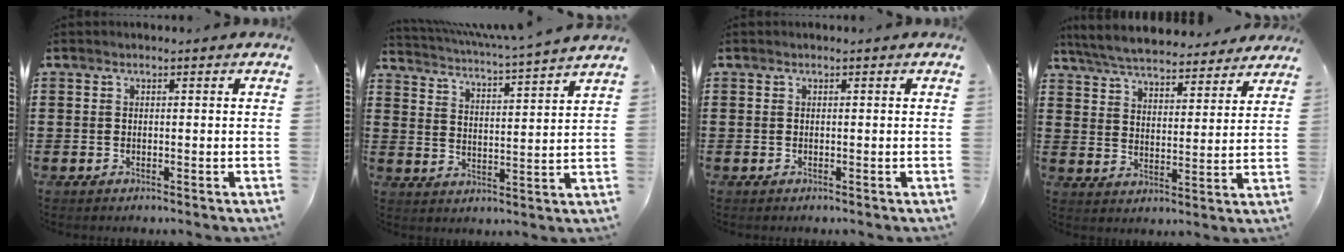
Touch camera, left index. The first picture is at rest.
{"total": 4.2, "force": [3.8, -0.9, 1.3], "torque": [-0.046, -0.037, 0.059]}
{"total": 0.0}
{"total": 6.2, "force": [6.0, 0.3, 1.3], "torque": [-0.053, -0.035, 0.105]}